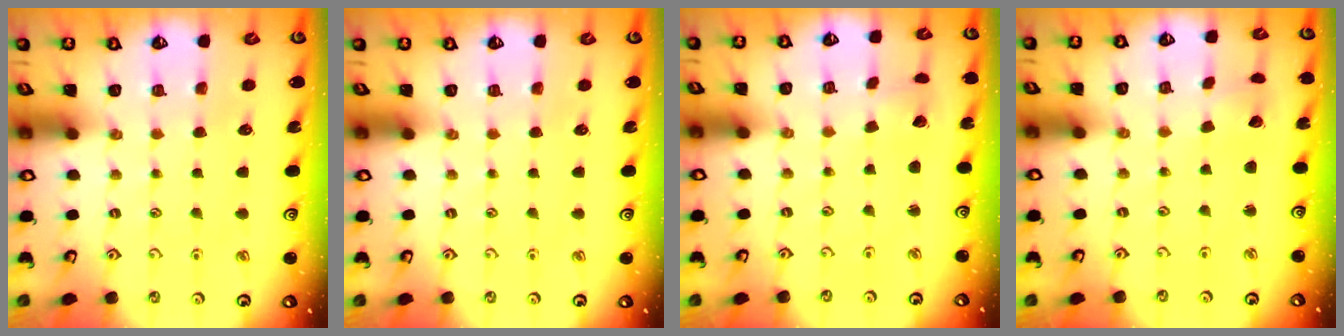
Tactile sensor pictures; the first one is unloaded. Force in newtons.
{"total": 0.0}
{"total": 1.8, "press": 1.8, "slide": 0.2}
{"total": 2.1, "press": 2.1, "slide": 0.2}